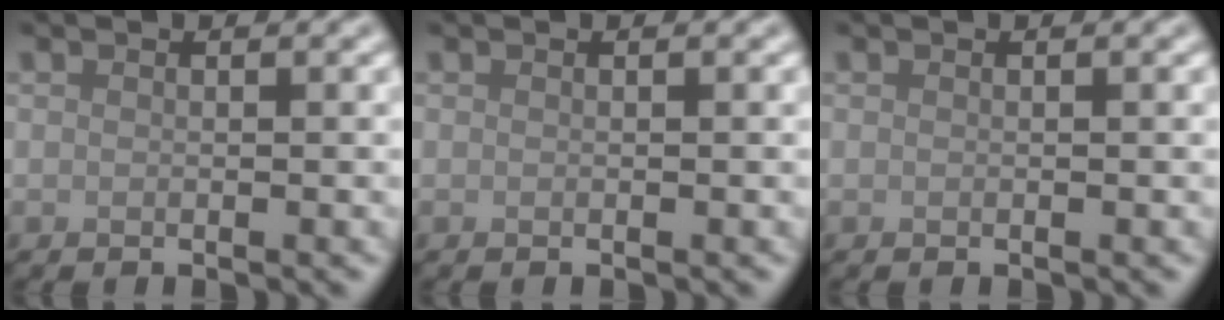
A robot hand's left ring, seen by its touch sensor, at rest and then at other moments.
{"total": 0.0}
{"total": 0.0}